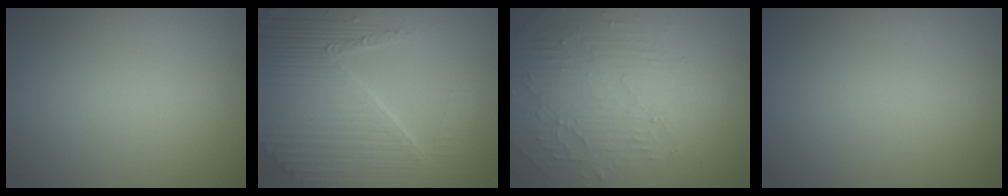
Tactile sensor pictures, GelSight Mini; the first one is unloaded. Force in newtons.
{"total": 7.7, "press": 5.8, "slide": 5.0}
{"total": 5.1, "press": 3.3, "slide": 3.9}
{"total": 0.0}